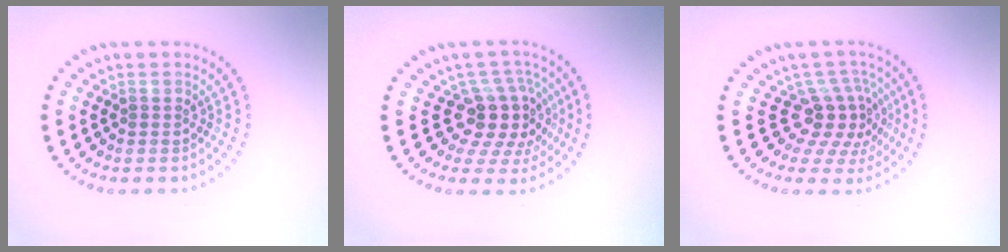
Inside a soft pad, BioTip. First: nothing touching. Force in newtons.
{"total": 4.4, "press": 3.4, "slide": 2.9}
{"total": 3.9, "press": 2.7, "slide": 2.8}